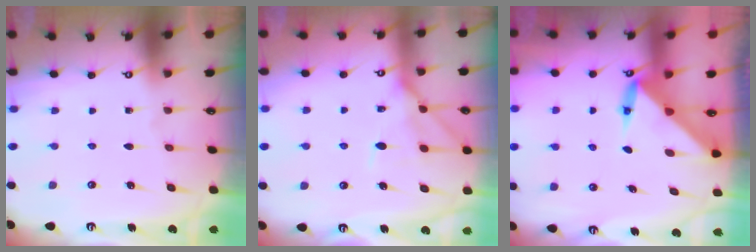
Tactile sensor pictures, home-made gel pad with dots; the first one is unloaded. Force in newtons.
{"total": 13.0, "press": 13.0, "slide": 1.2}
{"total": 3.9, "press": 3.9, "slide": 0.4}